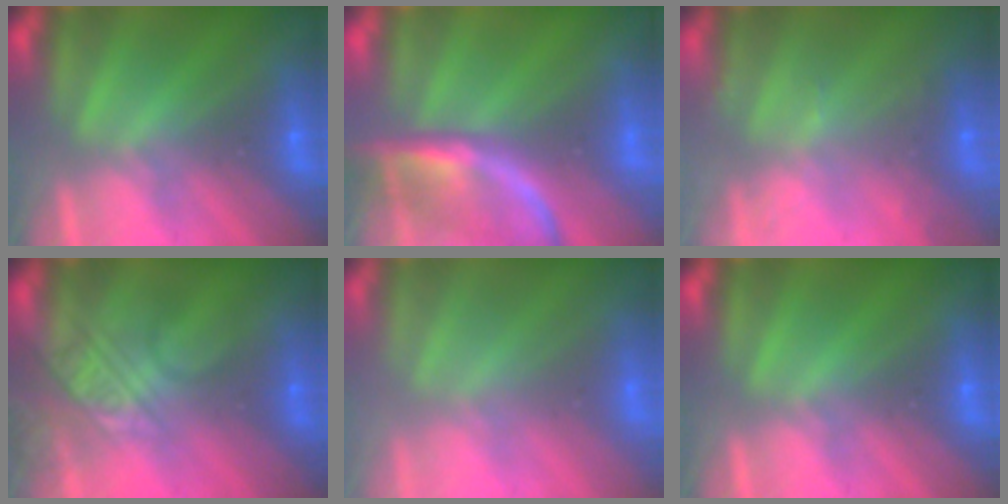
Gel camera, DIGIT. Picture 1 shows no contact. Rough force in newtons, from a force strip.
{"total": 2.4}
{"total": 8.4}
{"total": 2.4}
{"total": 3.1}
{"total": 0.0}